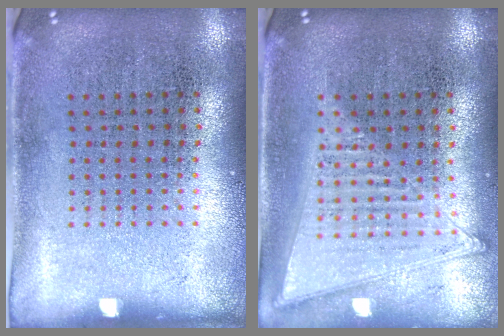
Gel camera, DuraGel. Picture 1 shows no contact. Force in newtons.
{"total": 1.4, "press": 1.4, "slide": 0.1}